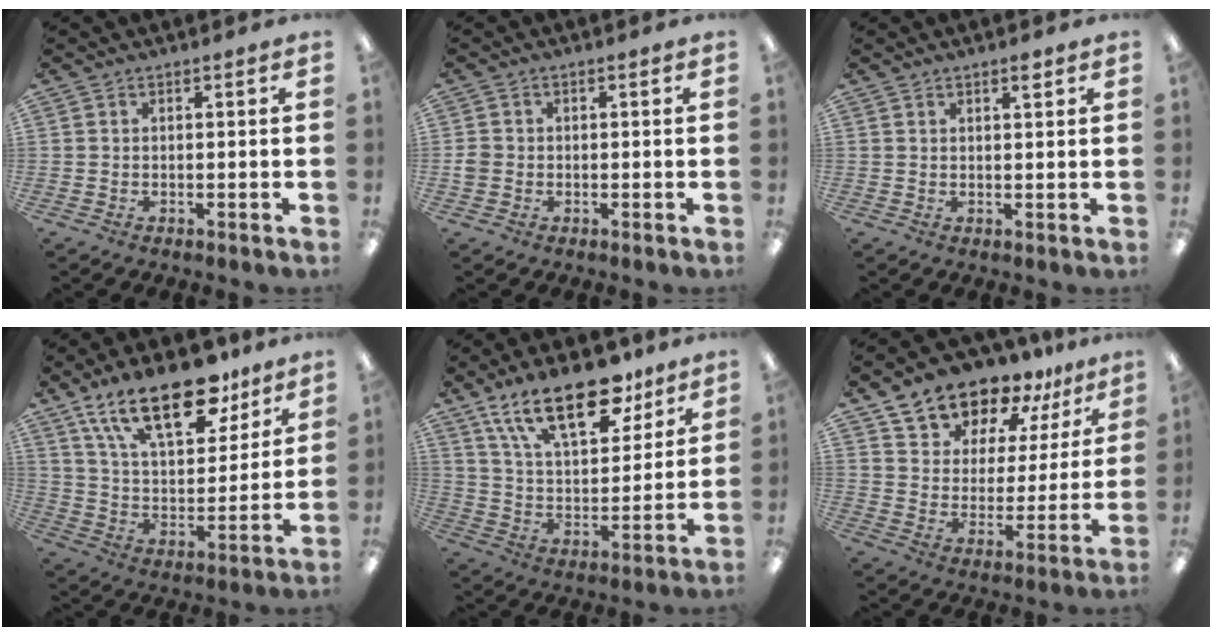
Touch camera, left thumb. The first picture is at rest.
{"total": 2.2, "force": [-0.4, 2.0, 0.8], "torque": [-0.014, 0.004, -0.009]}
{"total": 2.1, "force": [1.6, 0.5, 1.2], "torque": [-0.017, -0.002, 0.026]}
{"total": 22.7, "force": [14.6, 10.1, 14.1], "torque": [-0.227, -0.069, 0.252]}
{"total": 21.5, "force": [14.0, 9.6, 13.2], "torque": [-0.217, -0.062, 0.241]}
{"total": 14.3, "force": [12.8, 5.9, 2.8], "torque": [-0.072, -0.099, 0.240]}